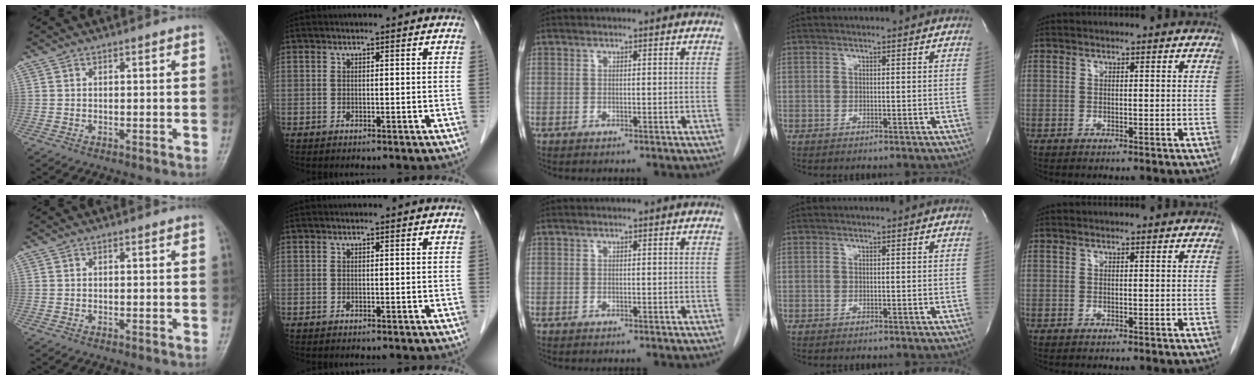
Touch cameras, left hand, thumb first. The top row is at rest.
{}